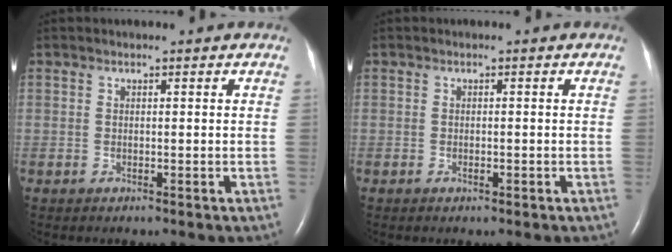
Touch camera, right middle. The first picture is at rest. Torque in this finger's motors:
{"motor_torque": [-0.13, 0.10, -0.04, -0.01]}